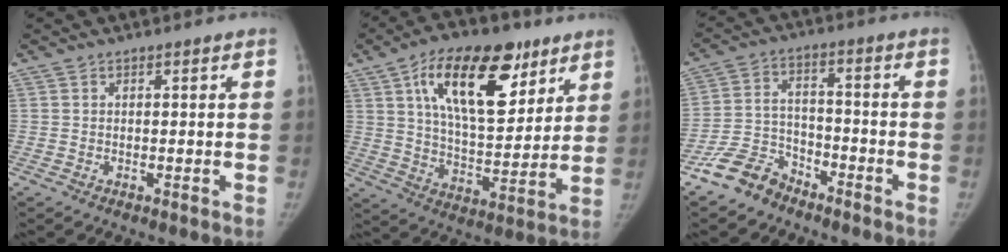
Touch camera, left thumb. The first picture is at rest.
{"total": 21.3, "force": [10.3, 10.2, 15.6], "torque": [-0.214, -0.035, 0.176]}
{"total": 8.4, "force": [-6.6, 4.6, 2.4], "torque": [-0.040, 0.043, -0.135]}